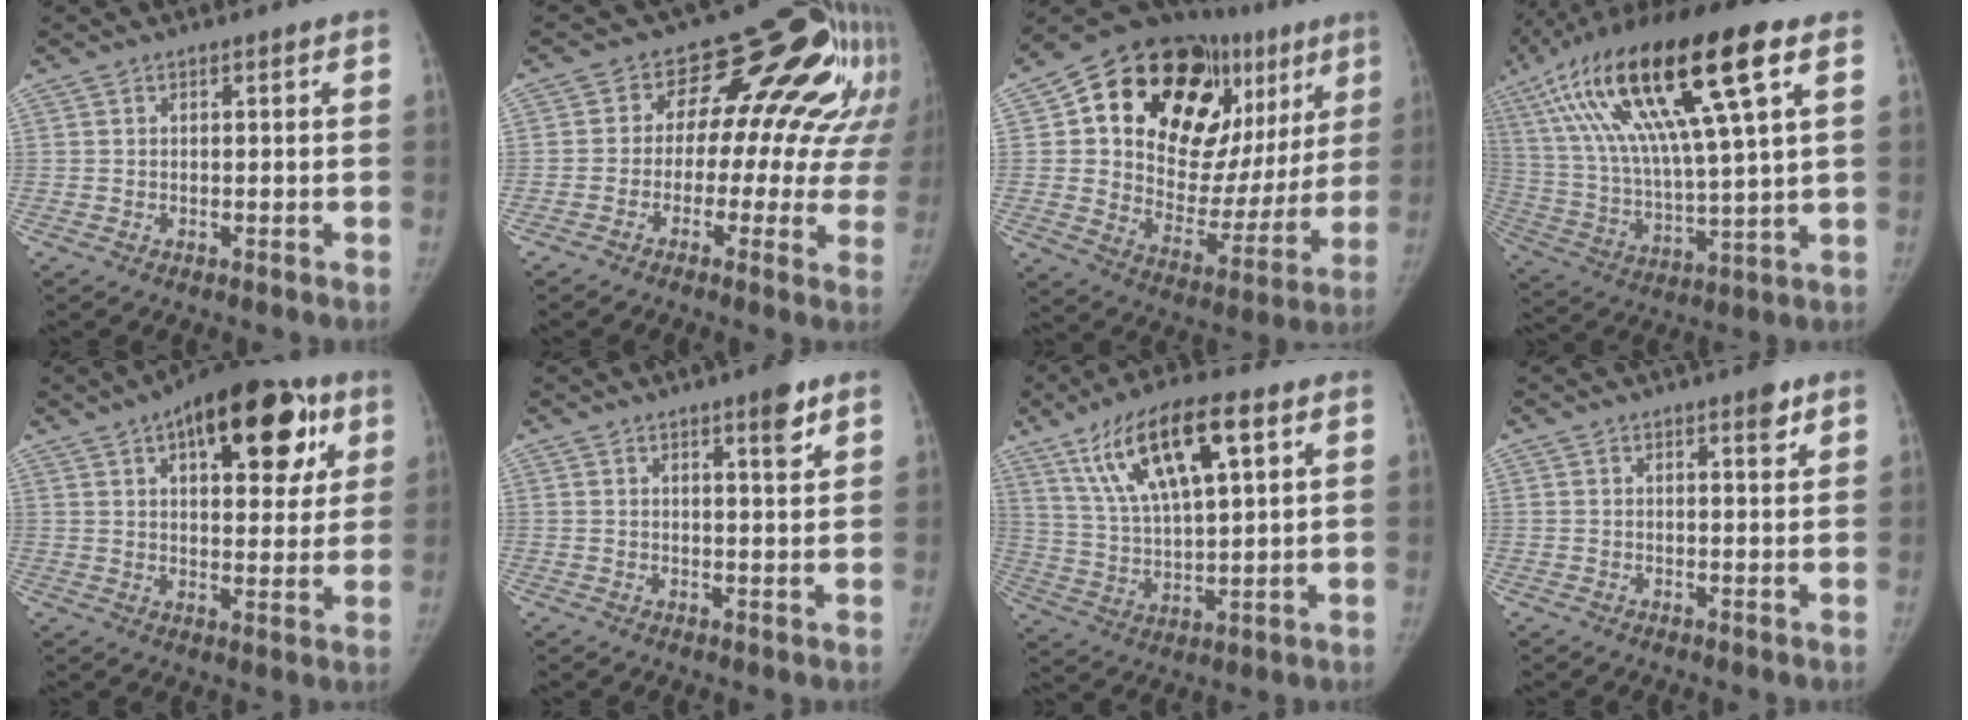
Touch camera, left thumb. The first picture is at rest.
{"total": 19.5, "force": [5.5, 11.6, 14.7], "torque": [-0.145, 0.018, 0.055]}
{"total": 31.6, "force": [14.2, 18.2, 21.6], "torque": [-0.264, 0.011, 0.227]}
{"total": 27.6, "force": [11.6, 6.2, 24.3], "torque": [-0.478, -0.002, 0.204]}
{"total": 20.5, "force": [9.4, 9.6, 15.4], "torque": [-0.177, -0.003, 0.132]}
{"total": 4.4, "force": [2.8, 0.7, 3.3], "torque": [-0.041, -0.018, 0.039]}
{"total": 16.8, "force": [8.2, 5.5, 13.6], "torque": [-0.230, -0.014, 0.153]}
{"total": 2.8, "force": [1.8, 0.8, 2.0], "torque": [-0.020, -0.010, 0.024]}